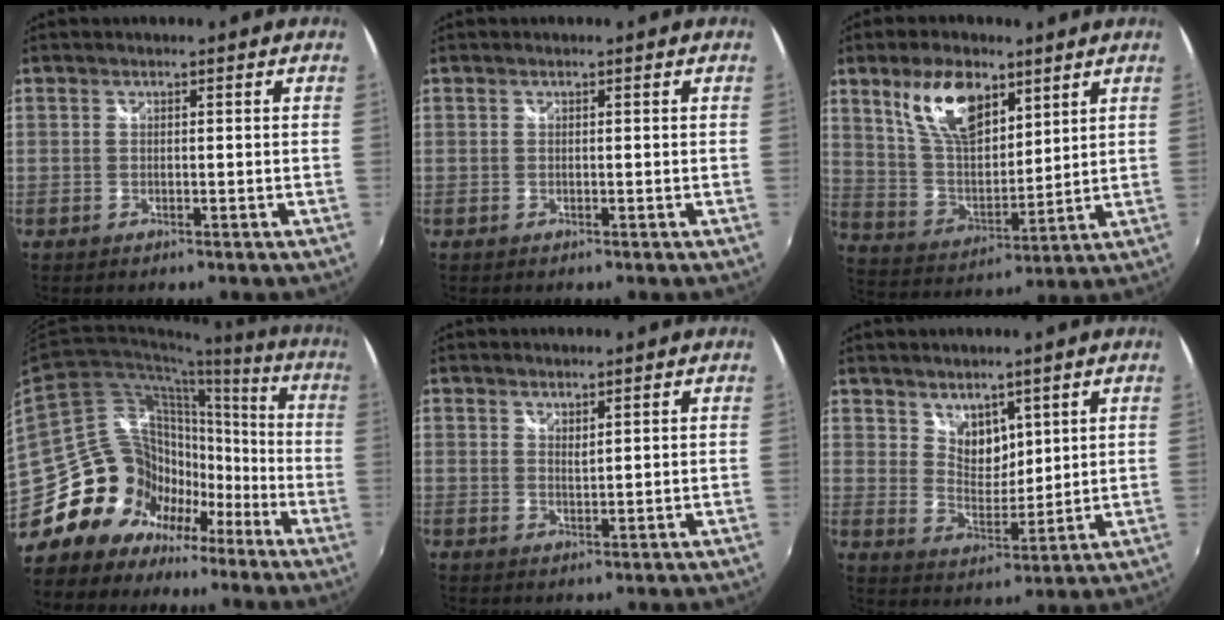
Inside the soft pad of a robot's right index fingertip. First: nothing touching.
{"total": 0.0}
{"total": 13.8, "force": [7.8, 6.7, 9.1], "torque": [-0.167, 0.010, 0.157]}
{"total": 23.4, "force": [-13.9, 16.3, 9.5], "torque": [-0.194, 0.039, -0.221]}
{"total": 2.4, "force": [2.1, 0.3, 1.1], "torque": [-0.019, -0.001, 0.034]}
{"total": 6.2, "force": [4.4, 3.6, 2.4], "torque": [-0.026, -0.002, 0.083]}